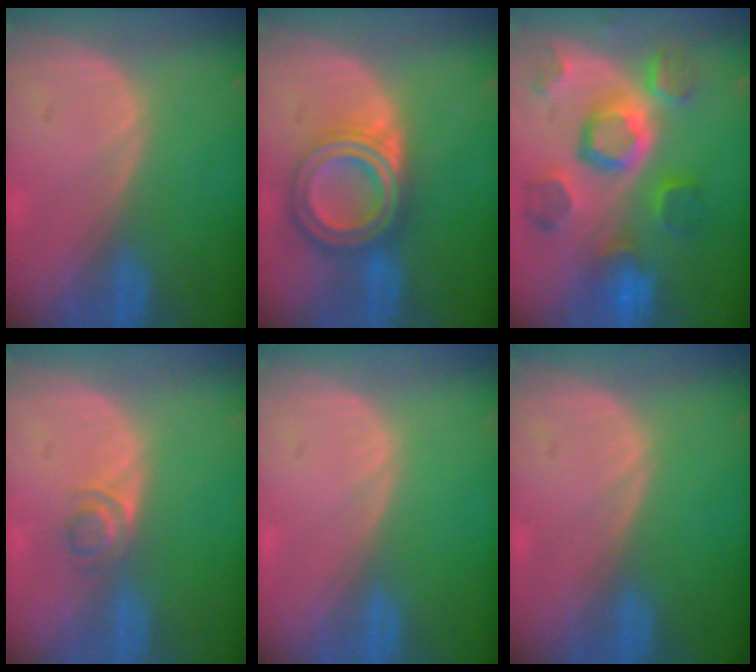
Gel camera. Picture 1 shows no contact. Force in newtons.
{"total": 7.9, "press": 7.8, "slide": 0.4}
{"total": 11.3, "press": 10.0, "slide": 5.3}
{"total": 2.5, "press": 2.4, "slide": 0.8}
{"total": 0.0}
{"total": 0.0}